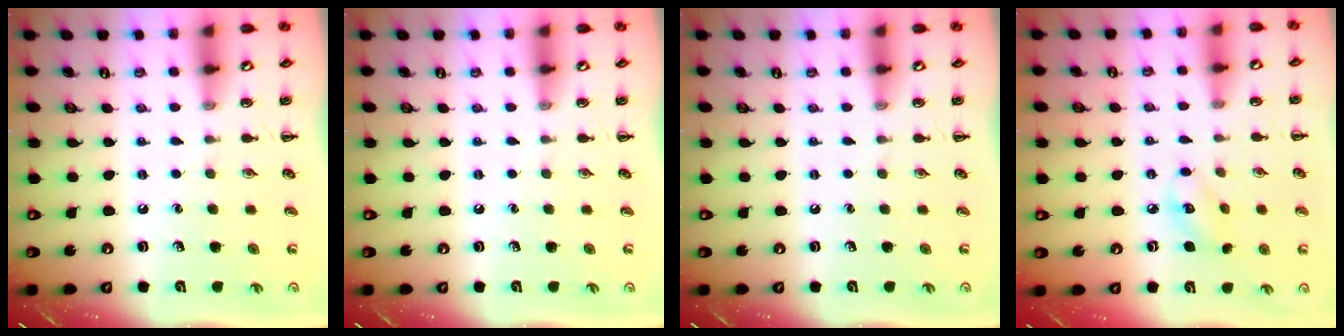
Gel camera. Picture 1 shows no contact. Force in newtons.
{"total": 0.0}
{"total": 0.0}
{"total": 5.5, "press": 5.5, "slide": 0.4}